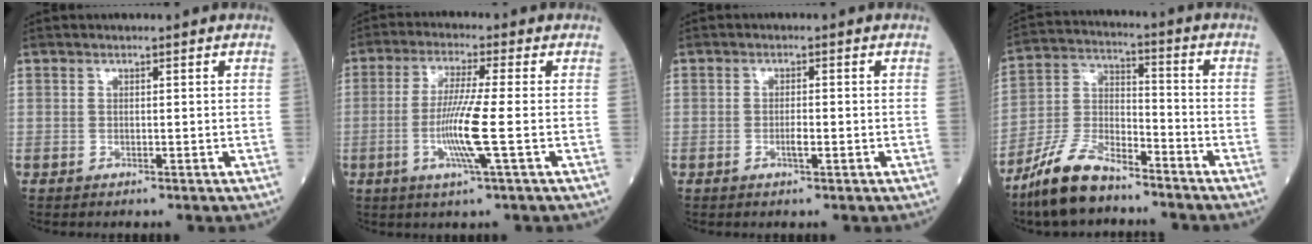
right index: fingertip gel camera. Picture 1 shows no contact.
{"total": 8.1, "force": [-1.8, -1.0, 7.9], "torque": [-0.158, -0.014, -0.039]}
{"total": 1.6, "force": [-0.6, 0.2, 1.4], "torque": [-0.026, 0.001, -0.011]}
{"total": 11.5, "force": [-9.3, 3.7, 5.8], "torque": [-0.126, 0.001, -0.183]}